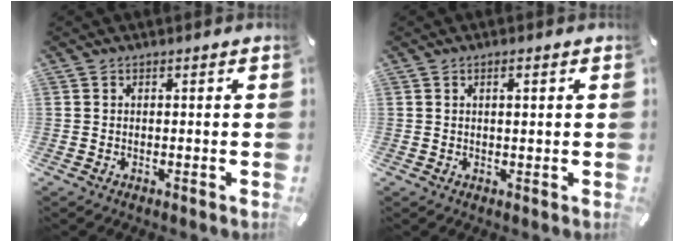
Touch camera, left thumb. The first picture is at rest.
{"total": 1.4, "force": [0.5, 0.3, 1.3], "torque": [-0.027, 0.001, 0.007]}